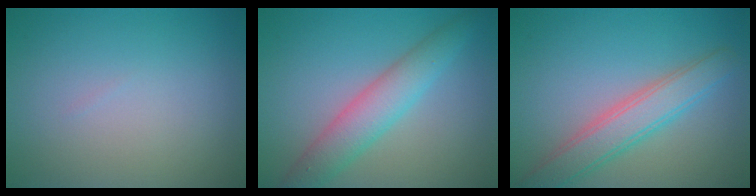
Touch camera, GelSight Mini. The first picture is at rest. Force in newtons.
{"total": 4.4, "press": 4.4, "slide": 0.1}
{"total": 4.3, "press": 4.2, "slide": 0.4}